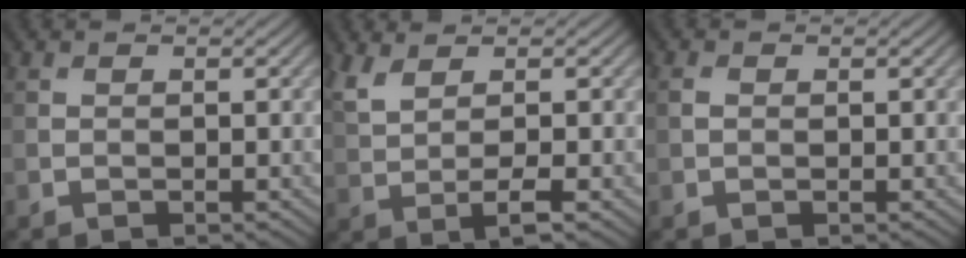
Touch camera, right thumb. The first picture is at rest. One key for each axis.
{"total": 3.6, "fx": 1.5, "fy": 0.8, "fz": 3.2, "tx": -0.075, "ty": 0.002, "tz": 0.029}
{"total": 0.7, "fx": 0.2, "fy": 0.7, "fz": 0.2, "tx": -0.005, "ty": 0.001, "tz": 0.002}